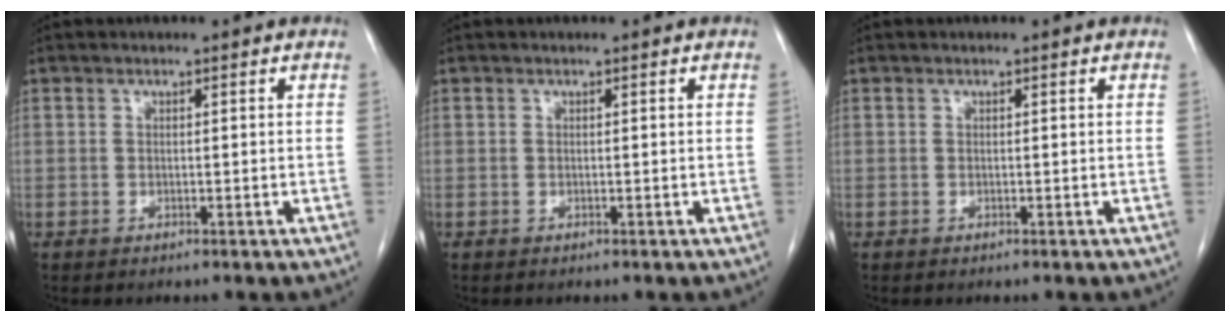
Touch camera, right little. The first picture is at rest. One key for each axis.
{"total": 0.0}
{"total": 0.0}